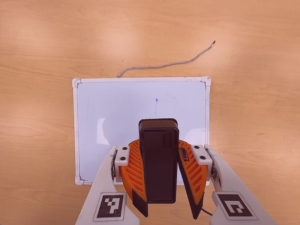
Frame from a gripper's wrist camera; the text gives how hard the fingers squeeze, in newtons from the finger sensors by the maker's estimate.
{"total": 11.7, "left": 10.8, "right": 12.6}